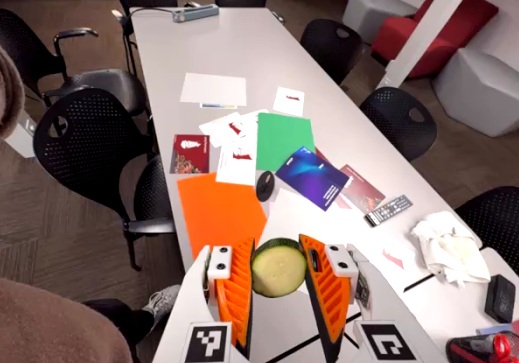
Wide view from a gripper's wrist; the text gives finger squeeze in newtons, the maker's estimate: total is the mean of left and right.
{"total": 16.1, "left": 17.7, "right": 14.6}